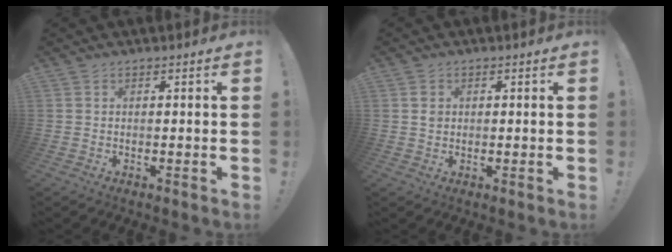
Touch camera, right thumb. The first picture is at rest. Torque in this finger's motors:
{"motor_torque": [-0.10, 0.03, 0.29, -0.02, -0.07]}